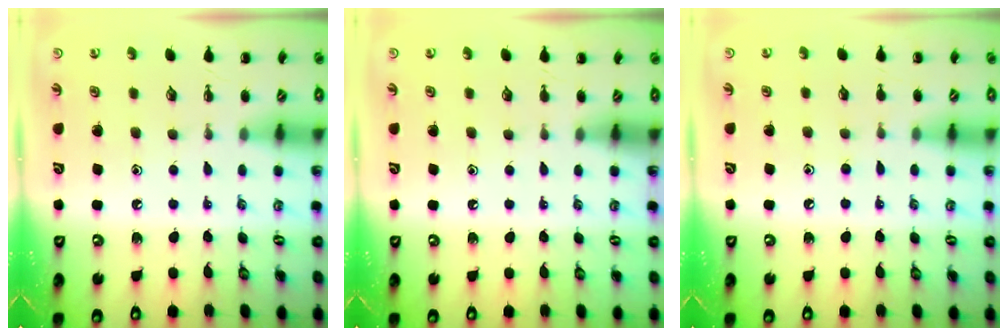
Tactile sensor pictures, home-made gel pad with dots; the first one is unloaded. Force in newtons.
{"total": 0.9, "press": 0.9, "slide": 0.2}
{"total": 4.6, "press": 4.2, "slide": 1.8}